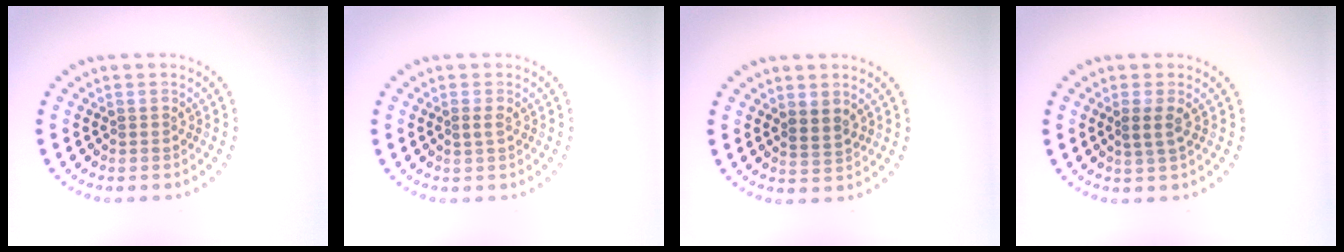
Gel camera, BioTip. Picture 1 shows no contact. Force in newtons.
{"total": 0.8, "press": 0.8, "slide": 0.1}
{"total": 1.7, "press": 1.5, "slide": 0.8}
{"total": 1.7, "press": 1.5, "slide": 0.9}